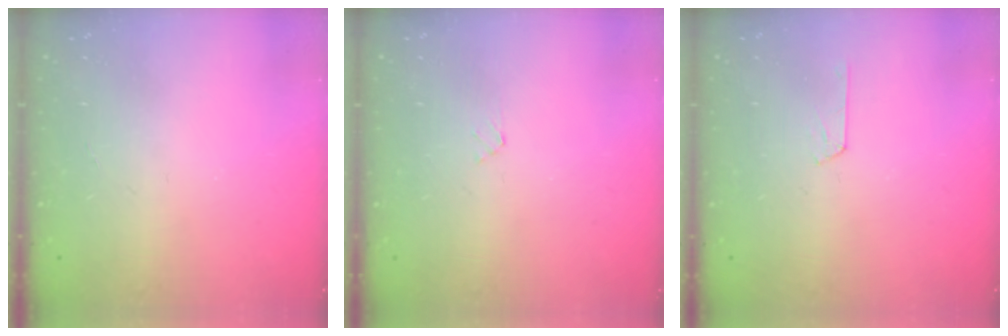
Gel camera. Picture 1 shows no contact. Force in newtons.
{"total": 2.4, "press": 2.3, "slide": 0.4}
{"total": 2.9, "press": 2.9, "slide": 0.3}